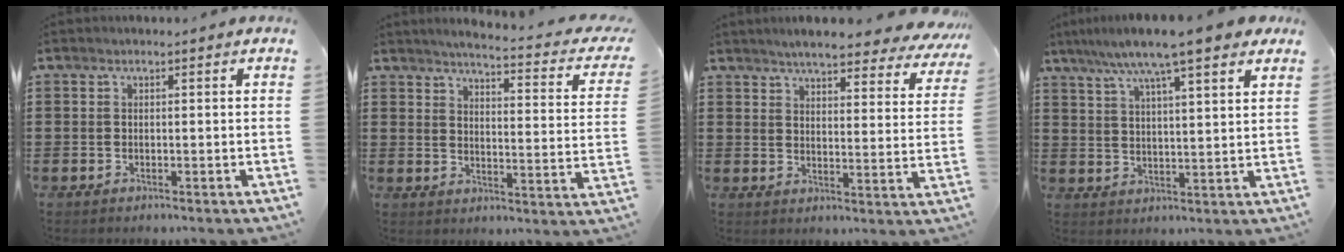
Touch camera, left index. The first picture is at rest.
{"total": 3.7, "force": [3.2, -0.5, 1.8], "torque": [-0.046, -0.033, 0.043]}
{"total": 5.6, "force": [5.2, 0.2, 2.2], "torque": [-0.056, -0.030, 0.088]}
{"total": 9.3, "force": [7.2, 0.7, 5.8], "torque": [-0.126, -0.020, 0.122]}